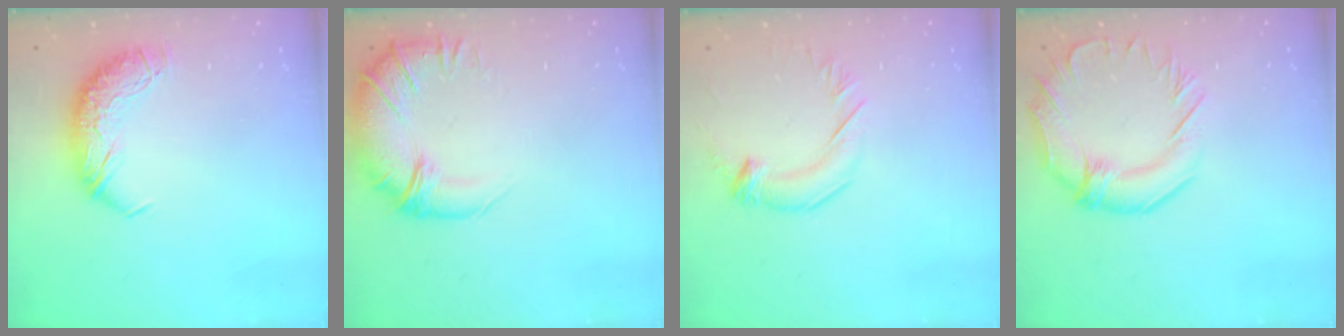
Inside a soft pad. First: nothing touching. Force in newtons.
{"total": 2.9, "press": 0.7, "slide": 2.8}
{"total": 2.1, "press": 2.0, "slide": 0.5}
{"total": 4.2, "press": 3.9, "slide": 1.6}